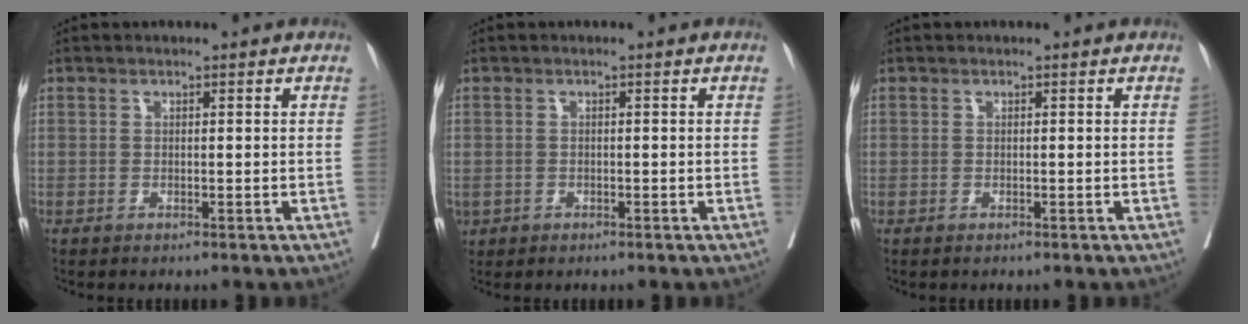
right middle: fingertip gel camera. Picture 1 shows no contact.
{"total": 1.3, "force": [-0.4, 1.1, 0.7], "torque": [-0.018, 0.000, -0.002]}
{"total": 0.0}